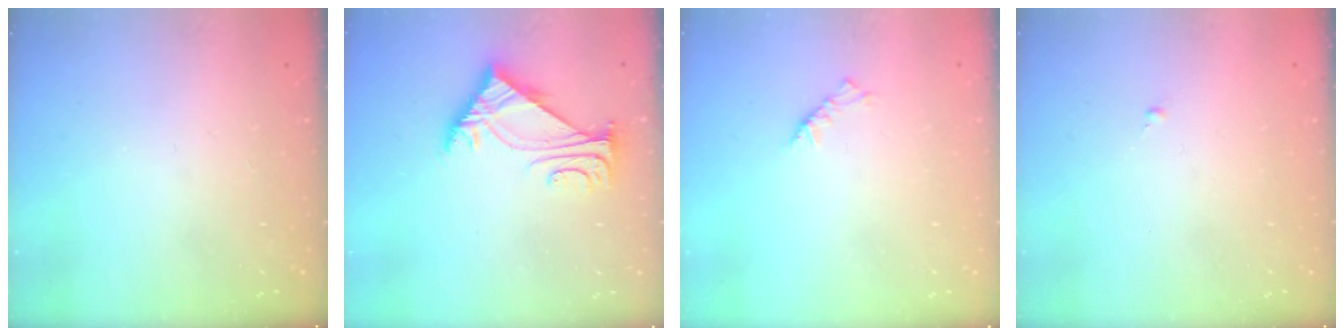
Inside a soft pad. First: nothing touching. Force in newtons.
{"total": 5.6, "press": 5.5, "slide": 1.2}
{"total": 3.7, "press": 3.7, "slide": 0.8}
{"total": 0.0}